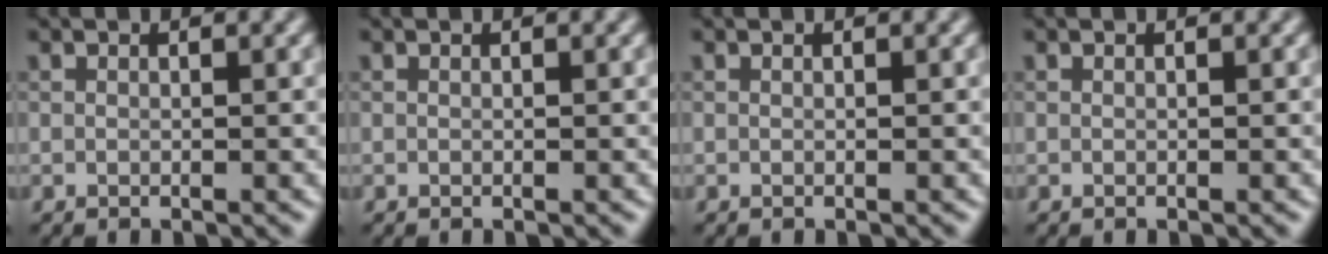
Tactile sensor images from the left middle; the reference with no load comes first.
{"total": 0.0}
{"total": 0.0}
{"total": 0.0}